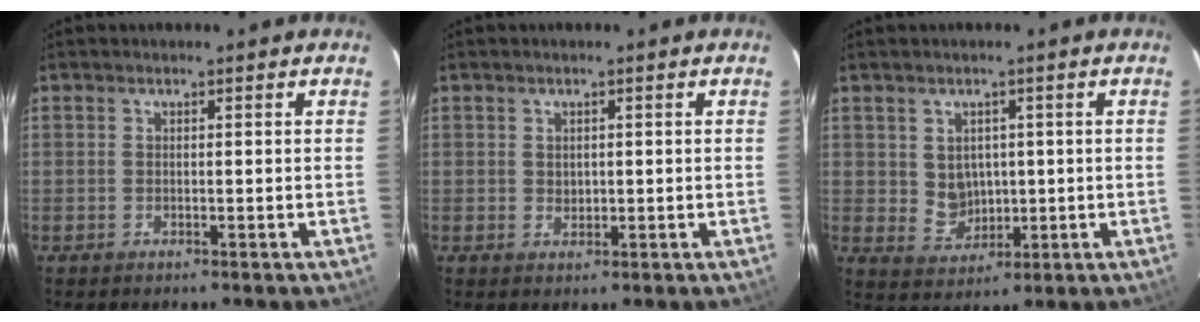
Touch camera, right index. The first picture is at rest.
{"total": 1.3, "force": [0.4, 1.1, 0.4], "torque": [-0.004, 0.001, 0.009]}
{"total": 5.0, "force": [0.8, 4.6, 2.0], "torque": [-0.037, 0.005, 0.029]}